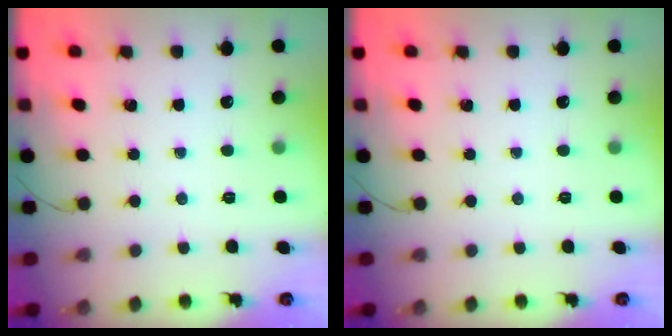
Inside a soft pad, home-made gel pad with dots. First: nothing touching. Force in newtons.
{"total": 0.0}